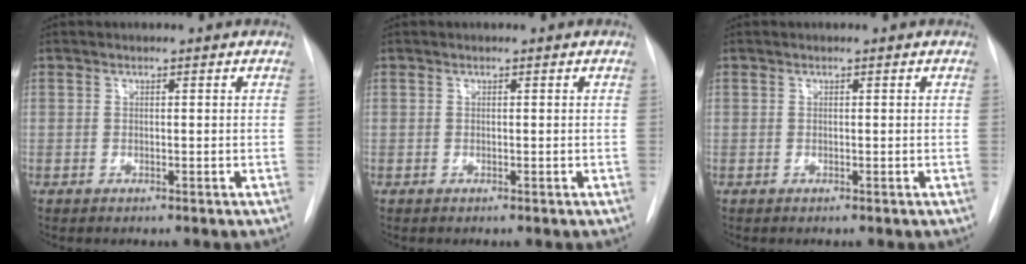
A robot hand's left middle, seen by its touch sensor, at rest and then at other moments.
{"total": 0.0}
{"total": 0.0}